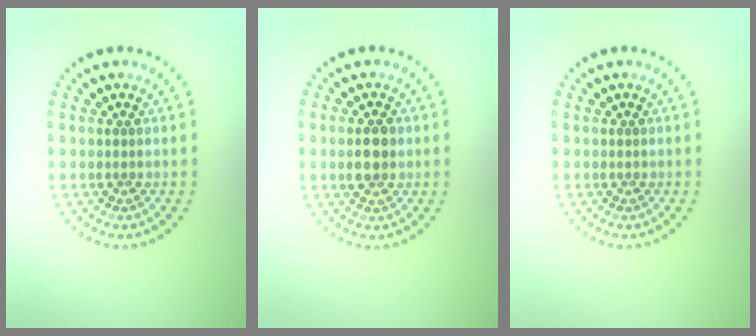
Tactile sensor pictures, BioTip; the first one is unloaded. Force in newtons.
{"total": 2.7, "press": 2.7, "slide": 0.0}
{"total": 0.0}